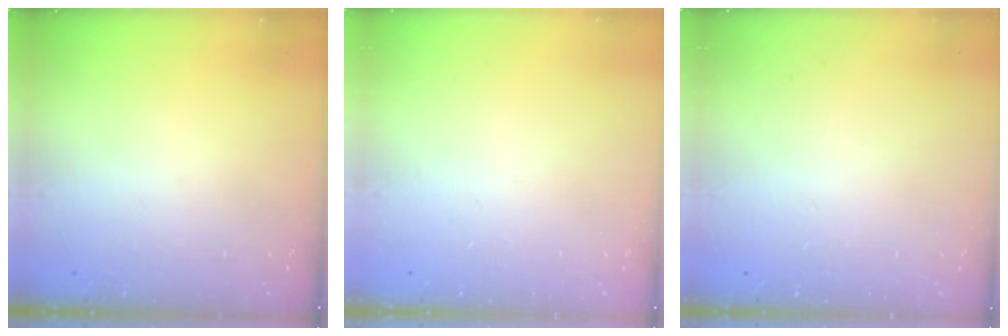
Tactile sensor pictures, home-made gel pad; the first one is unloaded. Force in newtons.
{"total": 0.0}
{"total": 2.6, "press": 2.6, "slide": 0.2}